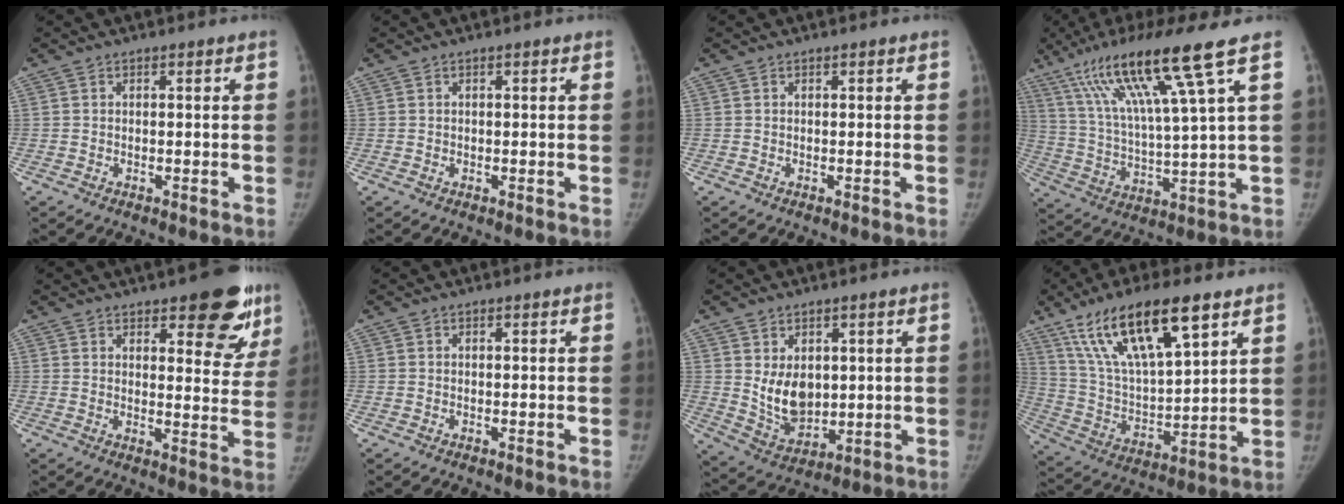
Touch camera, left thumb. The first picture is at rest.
{"total": 0.0}
{"total": 0.0}
{"total": 17.4, "force": [9.5, 0.0, 14.5], "torque": [-0.270, -0.031, 0.173]}
{"total": 13.3, "force": [8.3, 5.1, 9.0], "torque": [-0.058, -0.045, 0.103]}
{"total": 0.0}
{"total": 9.1, "force": [1.6, 6.3, 6.3], "torque": [-0.078, -0.026, 0.050]}
{"total": 20.6, "force": [11.9, 6.3, 15.5], "torque": [-0.267, -0.031, 0.226]}